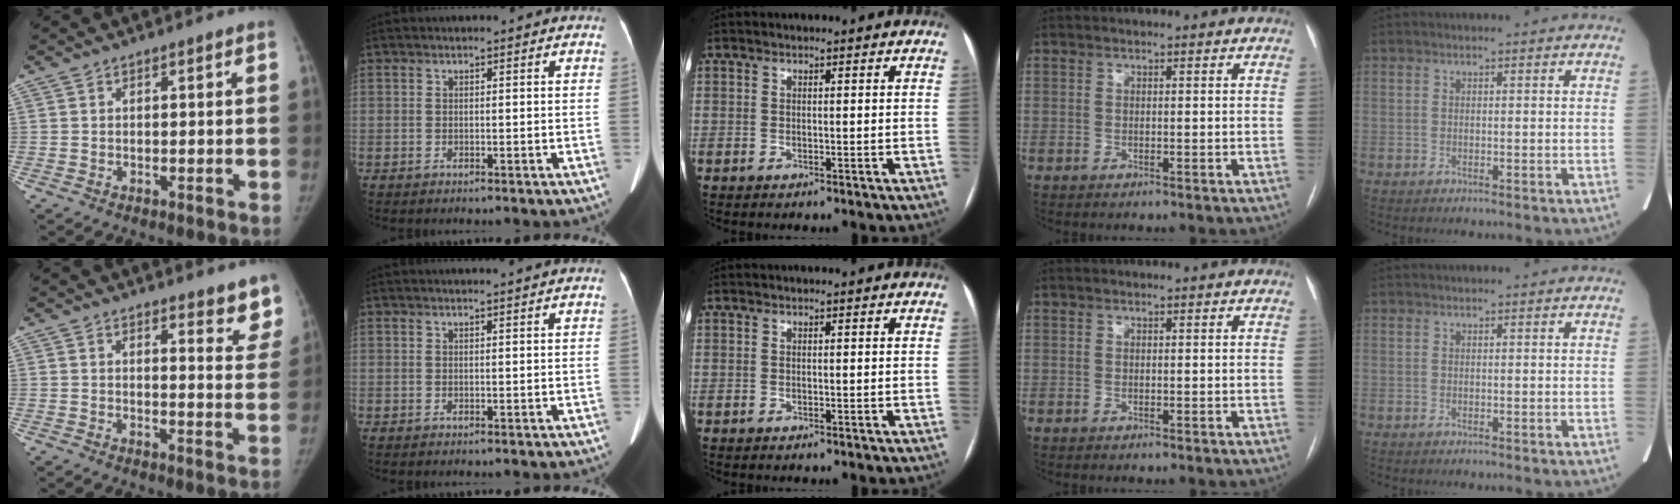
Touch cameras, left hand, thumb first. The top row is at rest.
{"thumb": {"total": 7.3, "force": [6.3, 2.3, 2.8], "torque": [0.008, -0.041, 0.058]}, "index": {"total": 1.6, "force": [1.4, -0.5, 0.6], "torque": [-0.010, 0.003, 0.025]}}